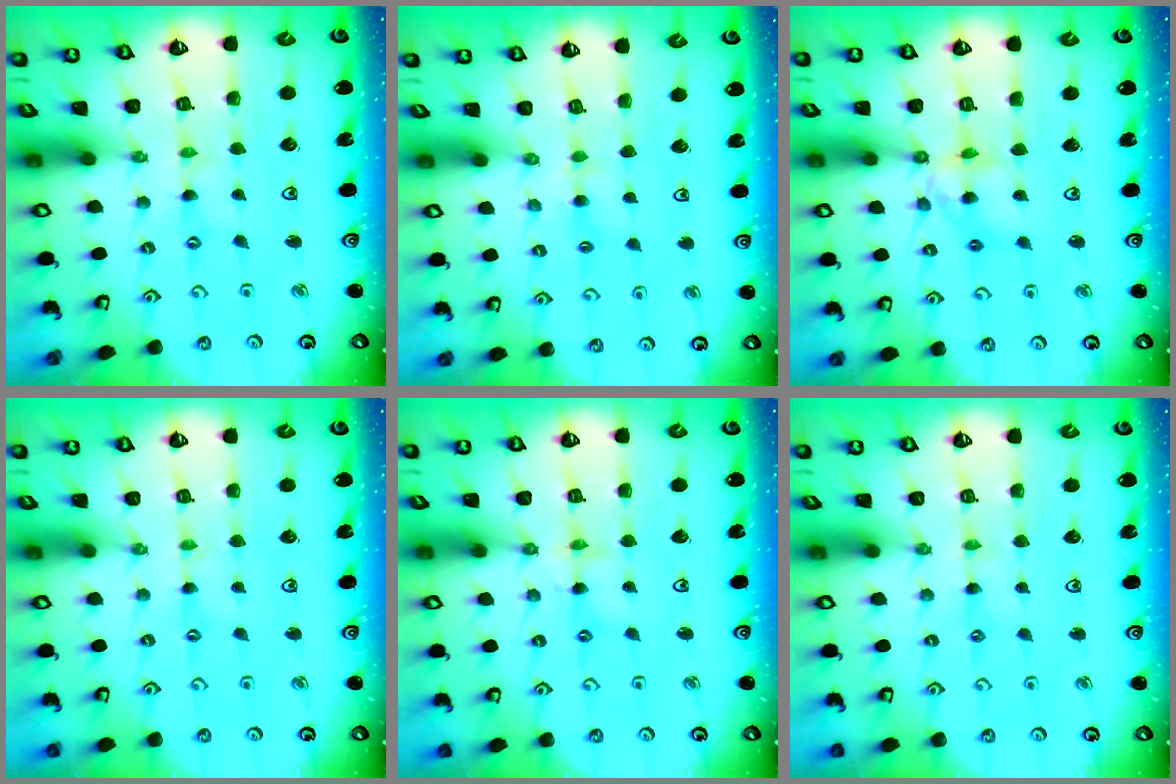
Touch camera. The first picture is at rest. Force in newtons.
{"total": 2.9, "press": 2.8, "slide": 0.3}
{"total": 9.2, "press": 9.1, "slide": 0.7}
{"total": 1.0, "press": 1.0, "slide": 0.2}
{"total": 3.6, "press": 3.5, "slide": 0.4}
{"total": 2.1, "press": 2.1, "slide": 0.2}